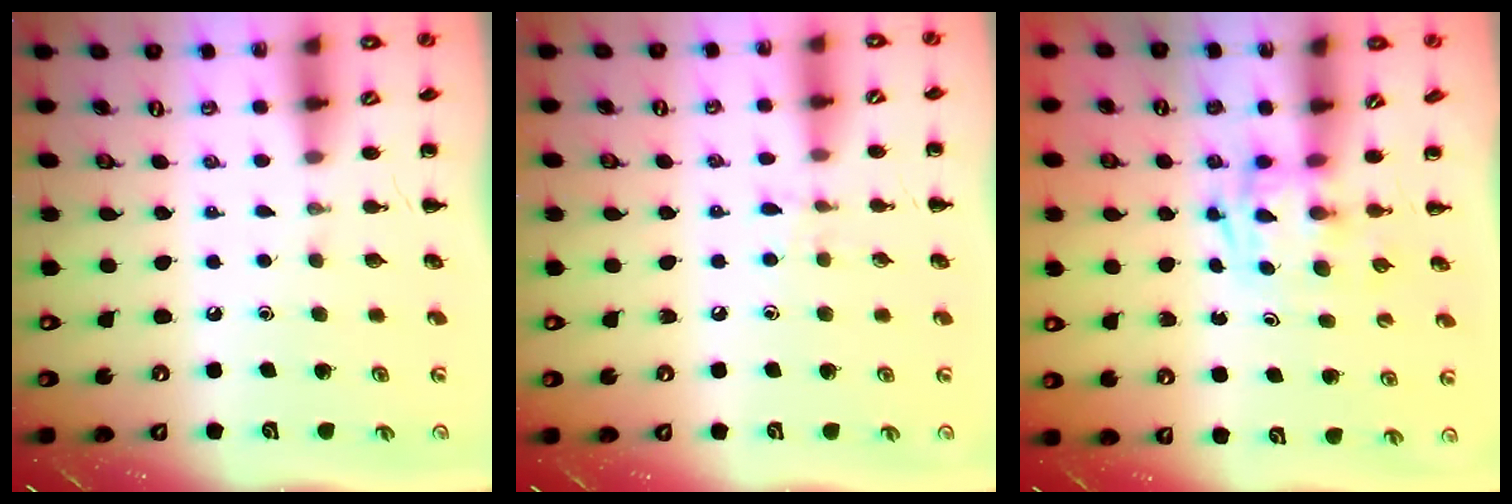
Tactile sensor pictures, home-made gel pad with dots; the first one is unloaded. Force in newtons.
{"total": 5.7, "press": 5.3, "slide": 2.2}
{"total": 2.9, "press": 2.9, "slide": 0.1}